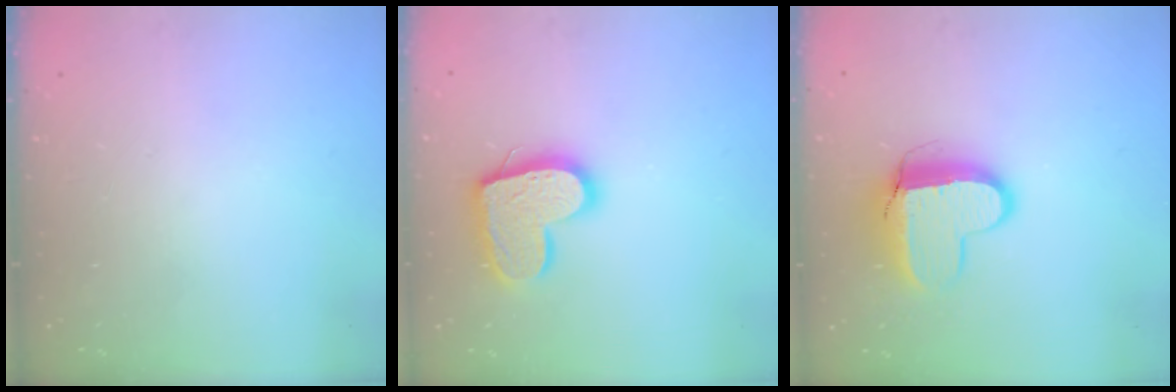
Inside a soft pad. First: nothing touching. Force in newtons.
{"total": 15.1, "press": 15.0, "slide": 1.0}
{"total": 10.5, "press": 10.4, "slide": 0.8}